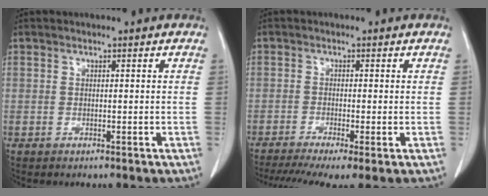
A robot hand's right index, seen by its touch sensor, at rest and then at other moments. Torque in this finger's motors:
{"motor_torque": [1.08, -1.06, 0.64, 0.19]}